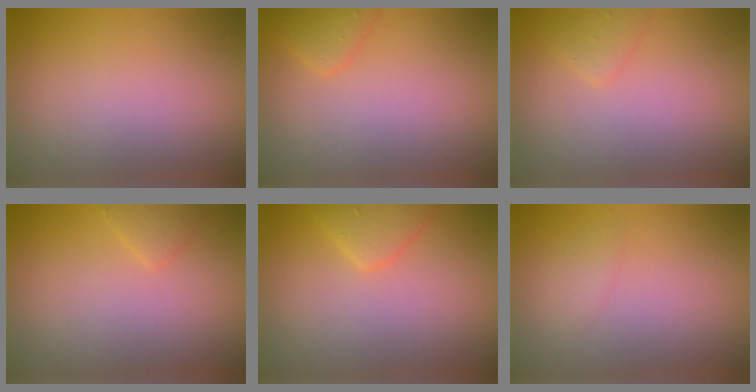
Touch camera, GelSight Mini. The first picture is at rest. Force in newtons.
{"total": 1.9, "press": 1.9, "slide": 0.1}
{"total": 1.3, "press": 1.3, "slide": 0.0}
{"total": 1.1, "press": 1.1, "slide": 0.1}
{"total": 2.2, "press": 2.2, "slide": 0.2}
{"total": 0.9, "press": 0.9, "slide": 0.1}